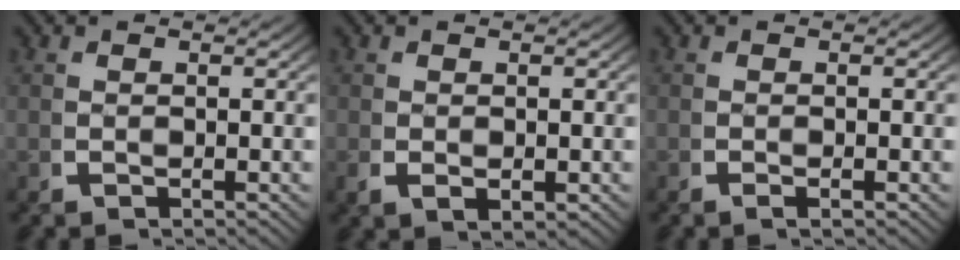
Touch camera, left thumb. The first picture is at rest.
{"total": 1.7, "force": [0.0, 1.2, 1.3], "torque": [-0.032, -0.012, 0.010]}
{"total": 0.7, "force": [-0.3, 0.0, 0.7], "torque": [-0.014, 0.002, -0.007]}